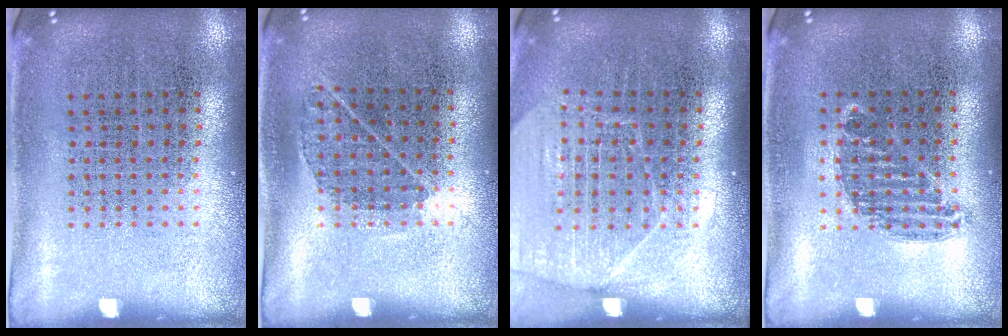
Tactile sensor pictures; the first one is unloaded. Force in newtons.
{"total": 0.8, "press": 0.6, "slide": 0.5}
{"total": 1.6, "press": 1.6, "slide": 0.3}
{"total": 0.8, "press": 0.7, "slide": 0.4}